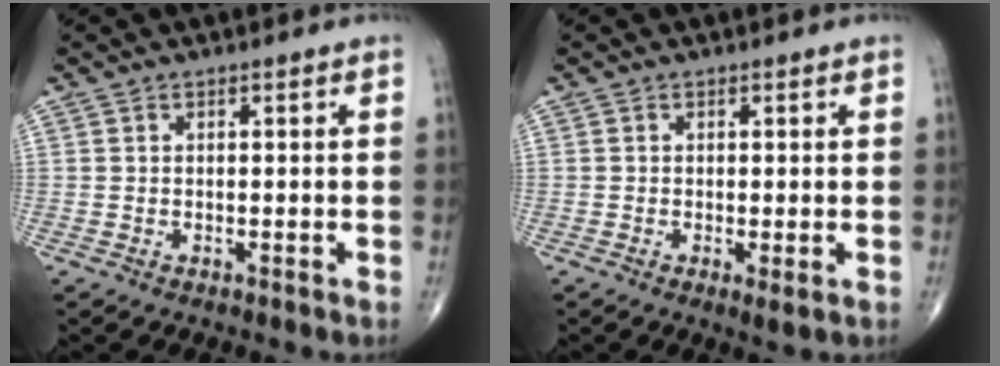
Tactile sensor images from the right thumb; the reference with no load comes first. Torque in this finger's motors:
{"motor_torque": [-0.33, 0.06, -0.21, -0.02, 0.00]}